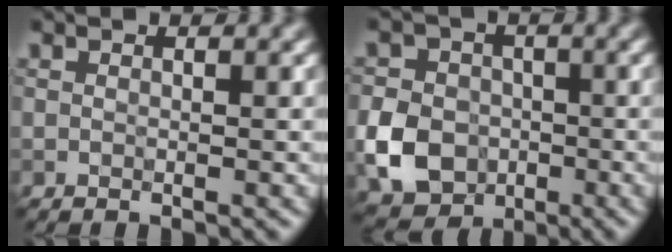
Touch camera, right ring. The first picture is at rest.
{"total": 5.9, "force": [-1.7, 5.0, 2.7], "torque": [-0.049, -0.001, -0.043]}